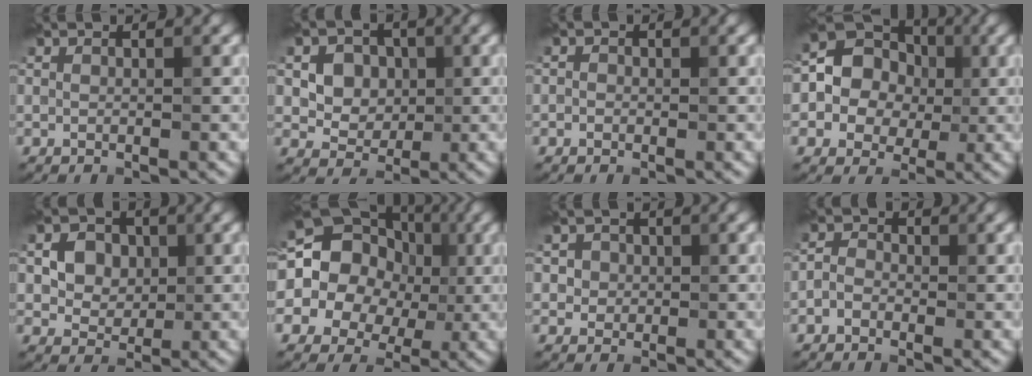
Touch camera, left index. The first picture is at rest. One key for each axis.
{"total": 6.4, "fx": 1.7, "fy": 5.1, "fz": 3.5, "tx": -0.062, "ty": 0.008, "tz": 0.024}
{"total": 0.7, "fx": -0.2, "fy": 0.7, "fz": 0.1, "tx": 0.006, "ty": -0.004, "tz": -0.009}
{"total": 8.7, "fx": 0.0, "fy": 7.9, "fz": 3.6, "tx": -0.062, "ty": 0.029, "tz": -0.024}
{"total": 5.5, "fx": 1.4, "fy": 4.3, "fz": 3.1, "tx": -0.061, "ty": 0.009, "tz": 0.016}
{"total": 13.8, "fx": 0.7, "fy": 12.4, "fz": 6.1, "tx": -0.131, "ty": 0.037, "tz": -0.018}
{"total": 2.4, "fx": 0.5, "fy": 2.2, "fz": 0.9, "tx": -0.010, "ty": 0.003, "tz": 0.009}
{"total": 1.6, "fx": -1.0, "fy": 1.2, "fz": 0.5, "tx": -0.006, "ty": 0.003, "tz": -0.029}